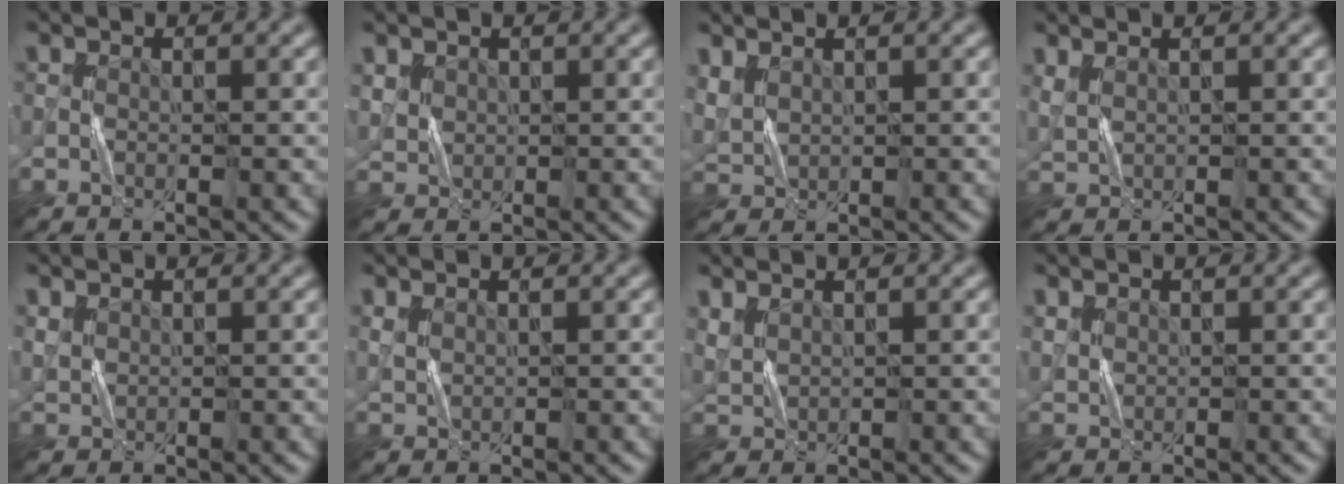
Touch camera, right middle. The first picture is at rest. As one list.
[{"total": 1.5, "force": [0.7, 1.2, 0.5], "torque": [-0.014, -0.003, 0.019]}, {"total": 2.3, "force": [1.5, 1.1, 1.3], "torque": [-0.037, 0.005, 0.039]}, {"total": 1.6, "force": [1.2, 0.4, 0.9], "torque": [-0.026, 0.002, 0.028]}, {"total": 0.9, "force": [0.6, 0.7, 0.3], "torque": [-0.008, -0.002, 0.016]}, {"total": 0.9, "force": [0.6, 0.4, 0.5], "torque": [-0.013, -0.001, 0.018]}, {"total": 1.9, "force": [1.5, 0.6, 0.9], "torque": [-0.029, 0.006, 0.034]}, {"total": 0.8, "force": [0.6, 0.6, 0.2], "torque": [-0.006, -0.001, 0.017]}]